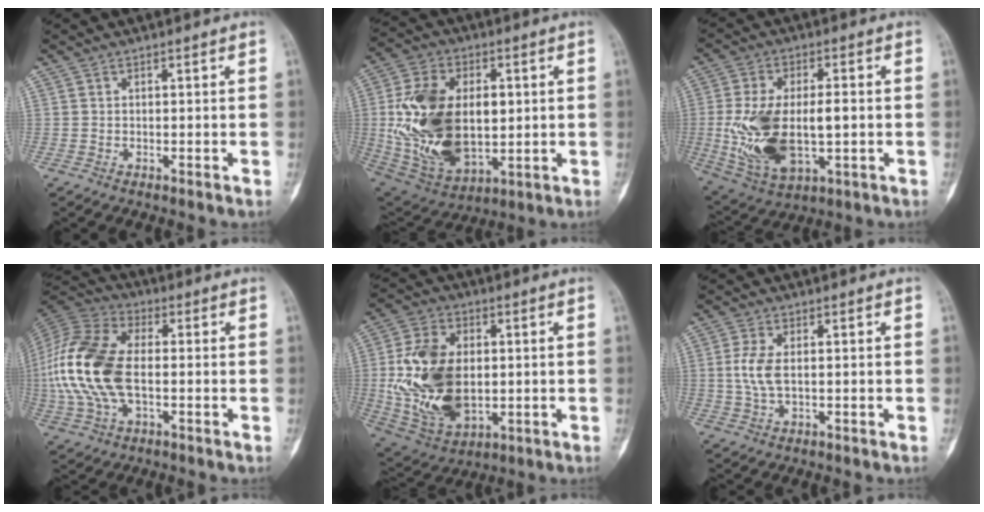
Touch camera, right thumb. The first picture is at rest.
{"total": 23.1, "force": [1.1, 14.2, 18.2], "torque": [-0.325, -0.009, 0.038]}
{"total": 17.5, "force": [-1.6, 9.1, 14.9], "torque": [-0.285, 0.001, -0.011]}
{"total": 18.8, "force": [-1.3, 10.6, 15.5], "torque": [-0.344, 0.018, -0.023]}
{"total": 19.5, "force": [-0.2, 12.3, 15.0], "torque": [-0.277, -0.004, 0.014]}
{"total": 5.0, "force": [0.2, 2.5, 4.3], "torque": [-0.103, 0.002, 0.003]}